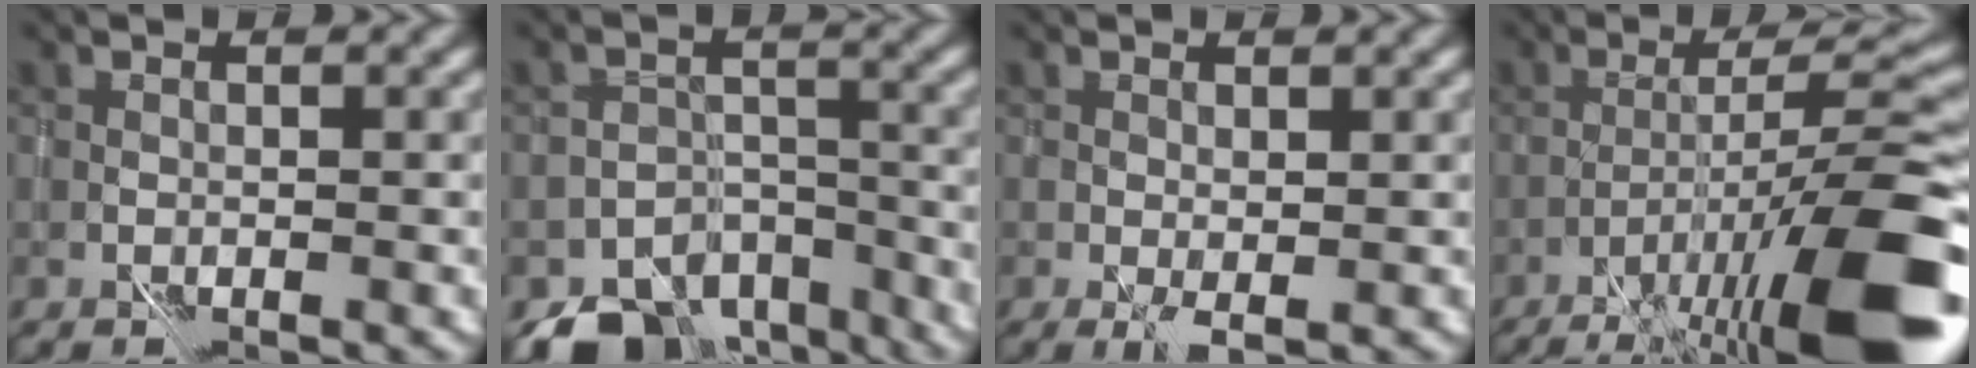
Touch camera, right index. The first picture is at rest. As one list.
[{"total": 8.2, "force": [-6.5, 4.5, 2.4], "torque": [-0.015, -0.006, -0.083]}, {"total": 1.3, "force": [0.6, 0.2, 1.2], "torque": [-0.024, 0.001, 0.013]}, {"total": 13.5, "force": [-6.5, 2.2, 11.7], "torque": [-0.180, 0.016, -0.096]}]